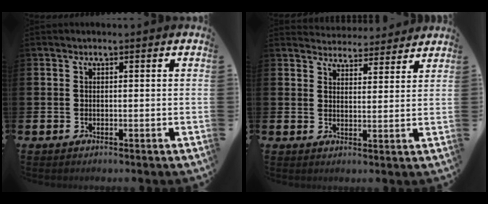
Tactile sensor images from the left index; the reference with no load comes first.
{"total": 4.2, "force": [4.1, 0.8, -0.2], "torque": [-0.005, -0.027, 0.073]}